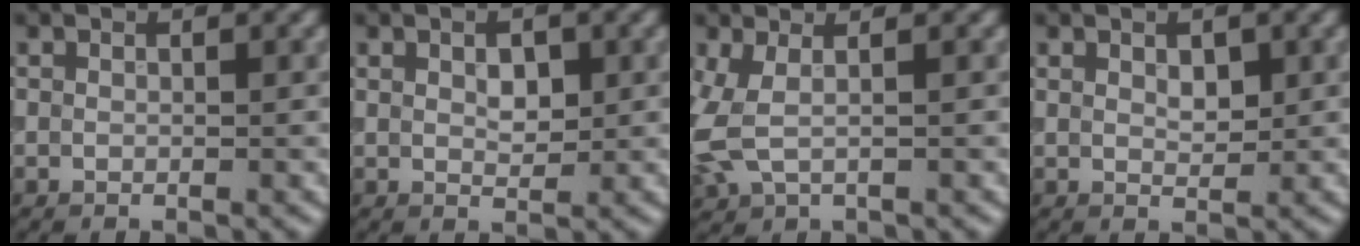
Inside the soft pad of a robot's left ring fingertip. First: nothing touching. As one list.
[{"total": 2.0, "force": [0.6, 1.1, 1.5], "torque": [-0.023, 0.001, 0.012]}, {"total": 2.8, "force": [0.4, 1.3, 2.4], "torque": [-0.072, -0.003, 0.004]}, {"total": 1.7, "force": [0.7, 0.9, 1.2], "torque": [-0.018, 0.000, 0.015]}]